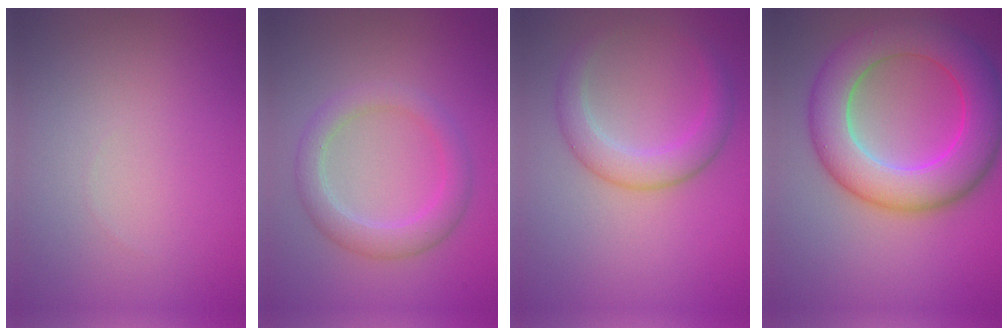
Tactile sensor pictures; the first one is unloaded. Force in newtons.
{"total": 3.3, "press": 3.3, "slide": 0.1}
{"total": 3.5, "press": 3.5, "slide": 0.1}
{"total": 9.2, "press": 9.2, "slide": 0.2}